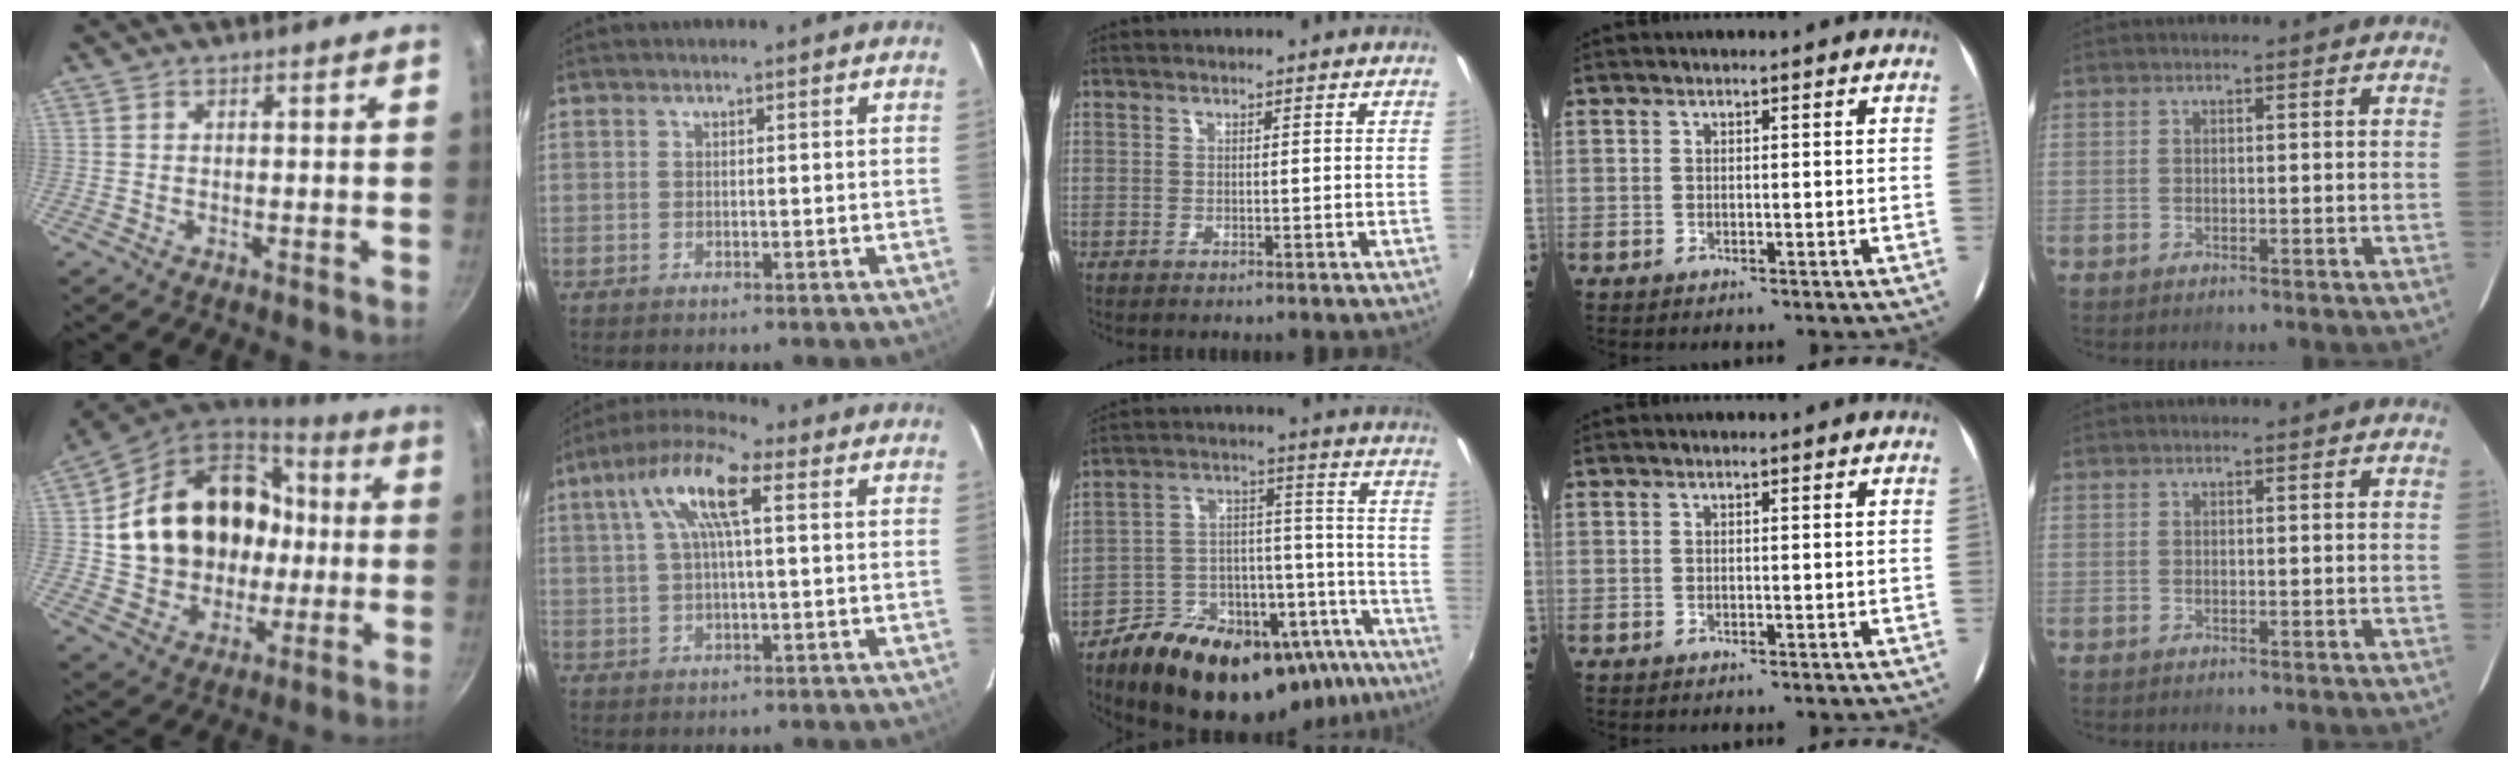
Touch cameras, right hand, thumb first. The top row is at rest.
{"thumb": {"total": 24.5, "force": [1.7, 19.5, 14.6], "torque": [-0.234, 0.043, 0.046]}, "index": {"total": 10.4, "force": [3.2, 2.7, 9.5], "torque": [-0.184, 0.029, 0.054]}, "middle": {"total": 26.8, "force": [-18.8, 12.8, 14.1], "torque": [-0.225, 0.031, -0.246]}}